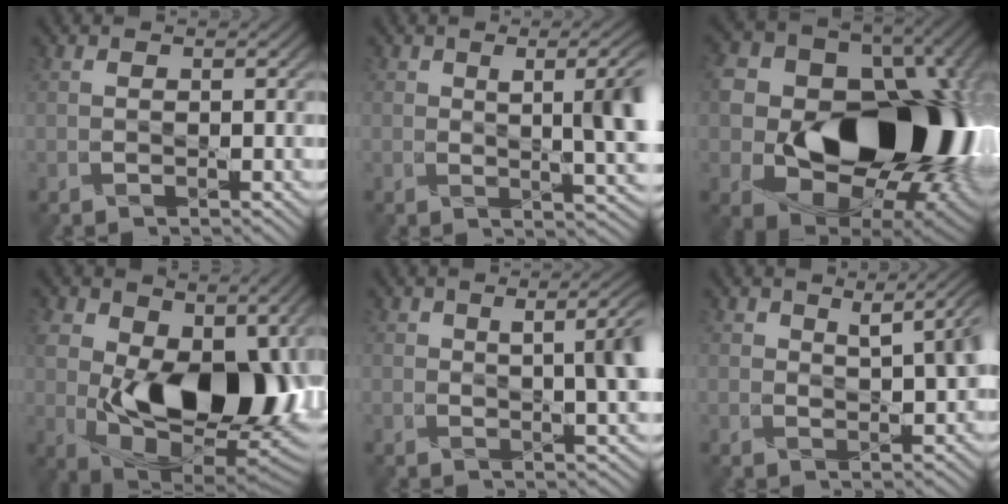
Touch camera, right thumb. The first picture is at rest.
{"total": 6.8, "force": [1.2, 2.7, 6.2], "torque": [-0.081, 0.002, 0.021]}
{"total": 18.1, "force": [-1.2, 14.0, 11.4], "torque": [-0.138, -0.031, 0.000]}
{"total": 16.7, "force": [0.1, 10.5, 13.0], "torque": [-0.205, -0.028, 0.005]}
{"total": 4.9, "force": [1.2, 2.0, 4.3], "torque": [-0.055, 0.003, 0.018]}
{"total": 4.2, "force": [1.7, 2.2, 3.2], "torque": [-0.039, 0.005, 0.028]}